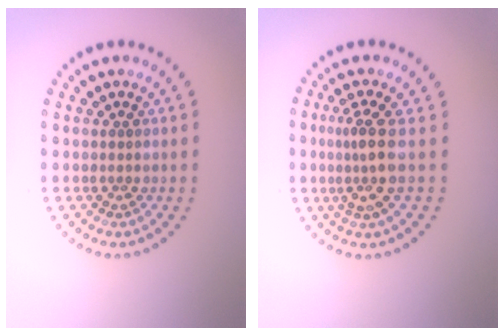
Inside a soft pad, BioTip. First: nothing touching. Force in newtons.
{"total": 3.1, "press": 2.2, "slide": 2.2}